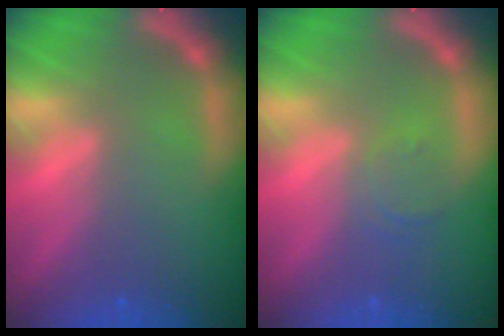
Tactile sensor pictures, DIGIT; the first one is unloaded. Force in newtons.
{"total": 1.9}